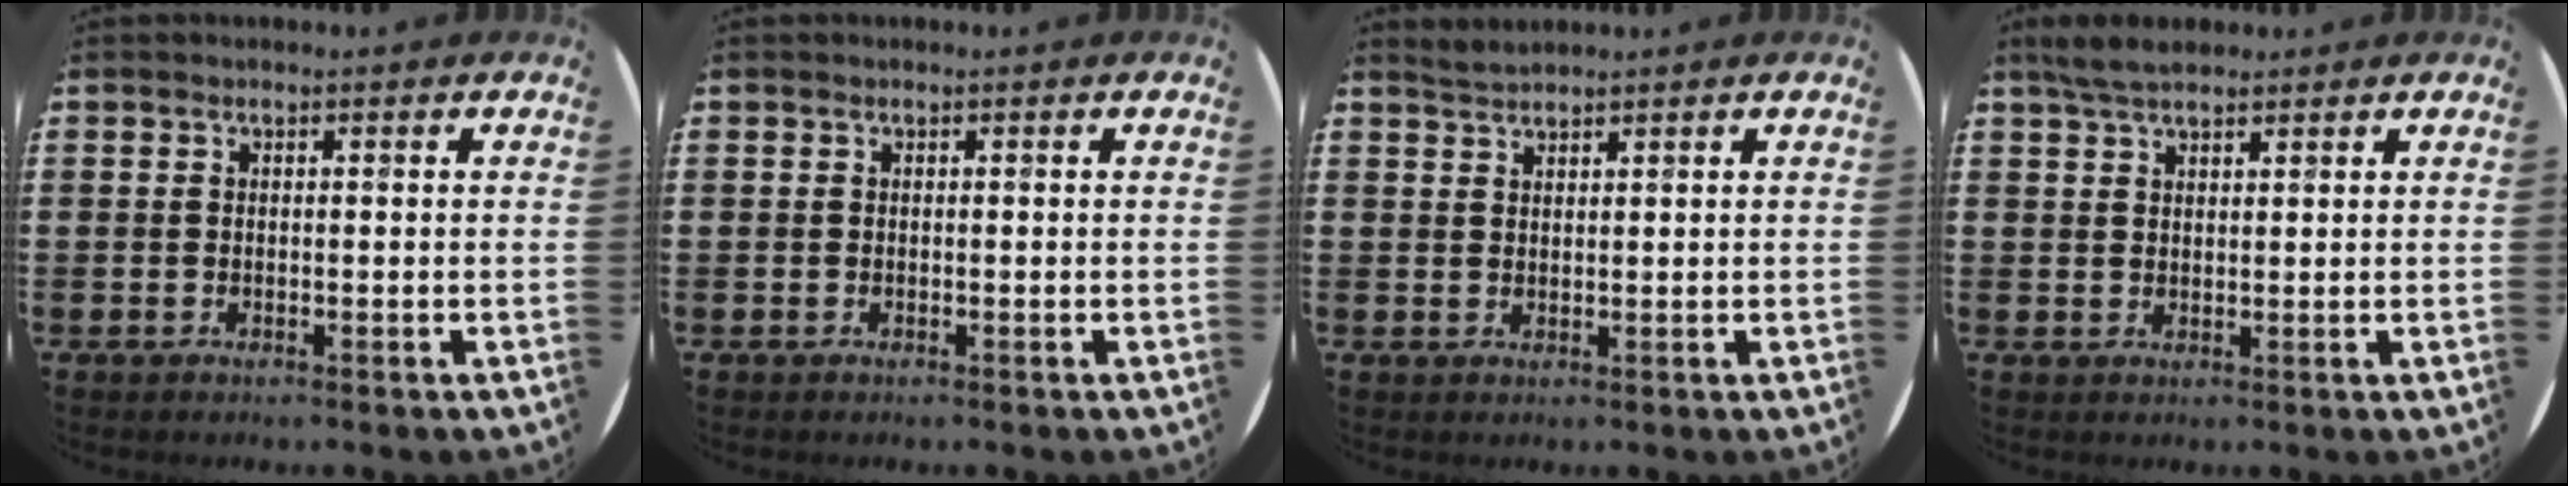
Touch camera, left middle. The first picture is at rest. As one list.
[{"total": 0.0}, {"total": 1.6, "force": [1.6, 0.0, 0.0], "torque": [-0.002, 0.001, 0.031]}, {"total": 3.7, "force": [3.0, 1.0, 1.8], "torque": [-0.041, 0.004, 0.057]}]